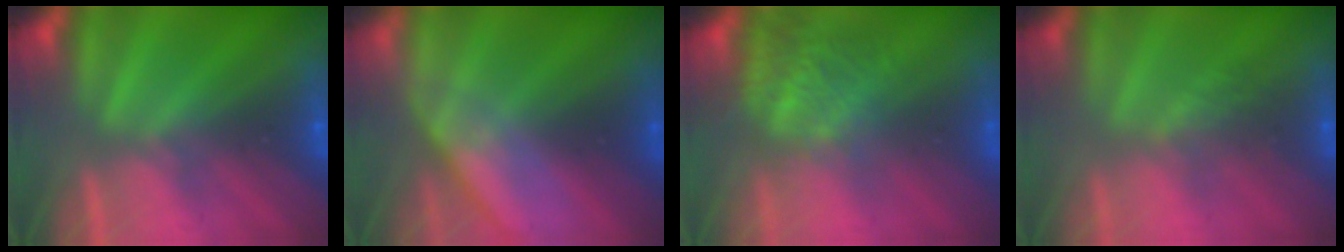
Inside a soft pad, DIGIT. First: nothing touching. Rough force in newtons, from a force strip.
{"total": 2.9}
{"total": 4.7}
{"total": 1.3}